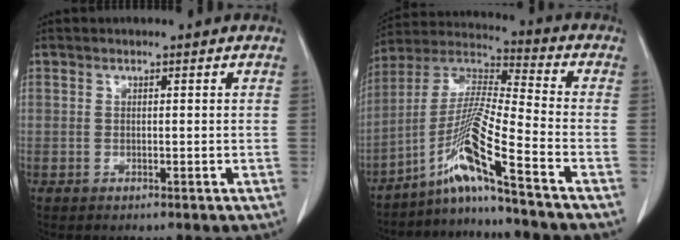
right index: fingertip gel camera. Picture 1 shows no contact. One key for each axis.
{"total": 11.7, "fx": -7.3, "fy": -2.5, "fz": 8.7, "tx": -0.183, "ty": -0.002, "tz": -0.143}